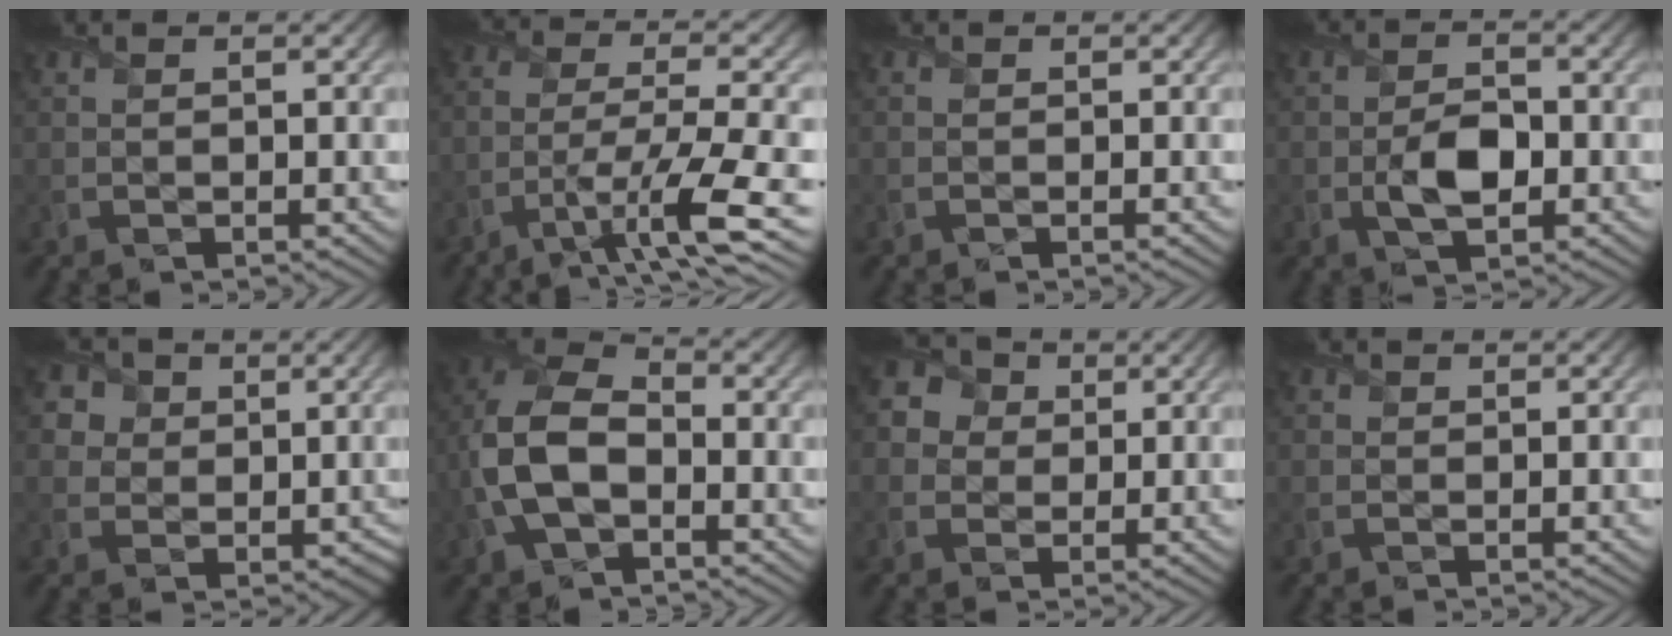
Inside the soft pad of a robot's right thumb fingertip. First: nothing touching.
{"total": 9.6, "force": [-5.3, 2.1, 7.7], "torque": [-0.154, -0.002, -0.101]}
{"total": 0.0}
{"total": 4.6, "force": [-1.0, 2.4, 3.8], "torque": [-0.083, -0.002, -0.019]}
{"total": 7.1, "force": [3.1, 5.8, 2.7], "torque": [-0.089, 0.016, 0.049]}
{"total": 11.3, "force": [-2.0, 7.0, 8.7], "torque": [-0.218, -0.001, -0.047]}
{"total": 4.9, "force": [1.3, 4.3, 1.9], "torque": [-0.060, 0.011, 0.010]}
{"total": 0.7, "force": [0.1, 0.7, 0.1], "torque": [0.000, -0.005, -0.003]}